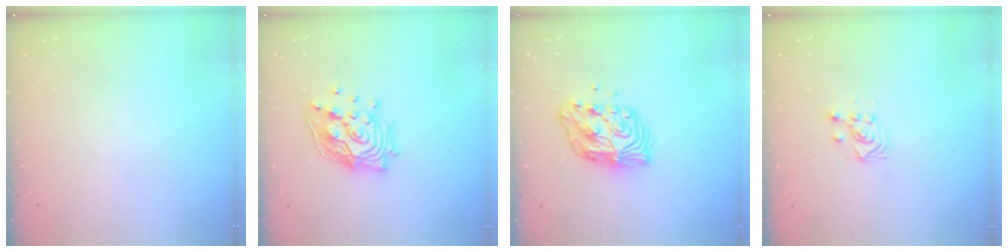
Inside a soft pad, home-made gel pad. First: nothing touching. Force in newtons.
{"total": 17.0, "press": 16.1, "slide": 5.5}
{"total": 11.3, "press": 11.3, "slide": 0.7}
{"total": 3.1, "press": 2.9, "slide": 0.9}